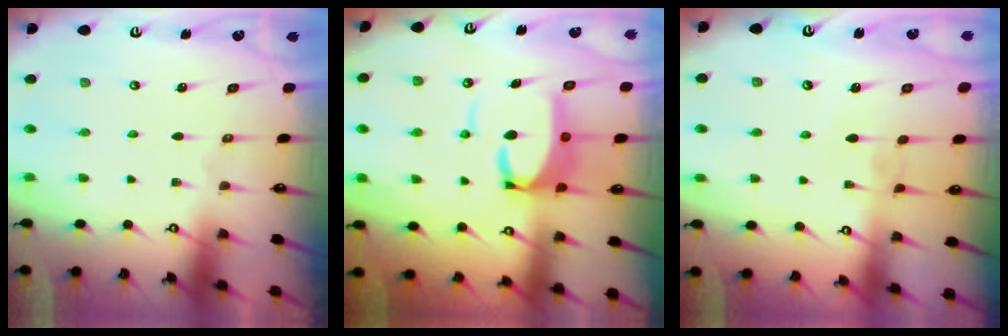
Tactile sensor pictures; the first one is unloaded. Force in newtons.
{"total": 8.6, "press": 8.5, "slide": 1.4}
{"total": 3.3, "press": 3.3, "slide": 0.2}